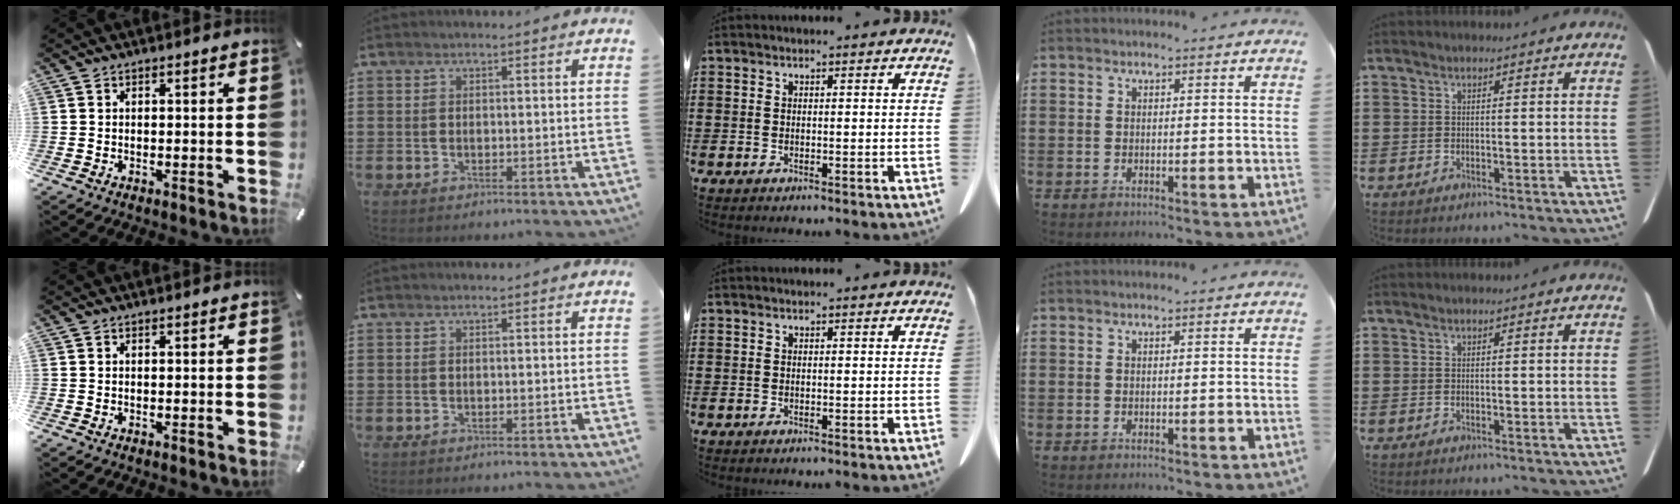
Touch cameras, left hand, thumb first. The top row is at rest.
{}